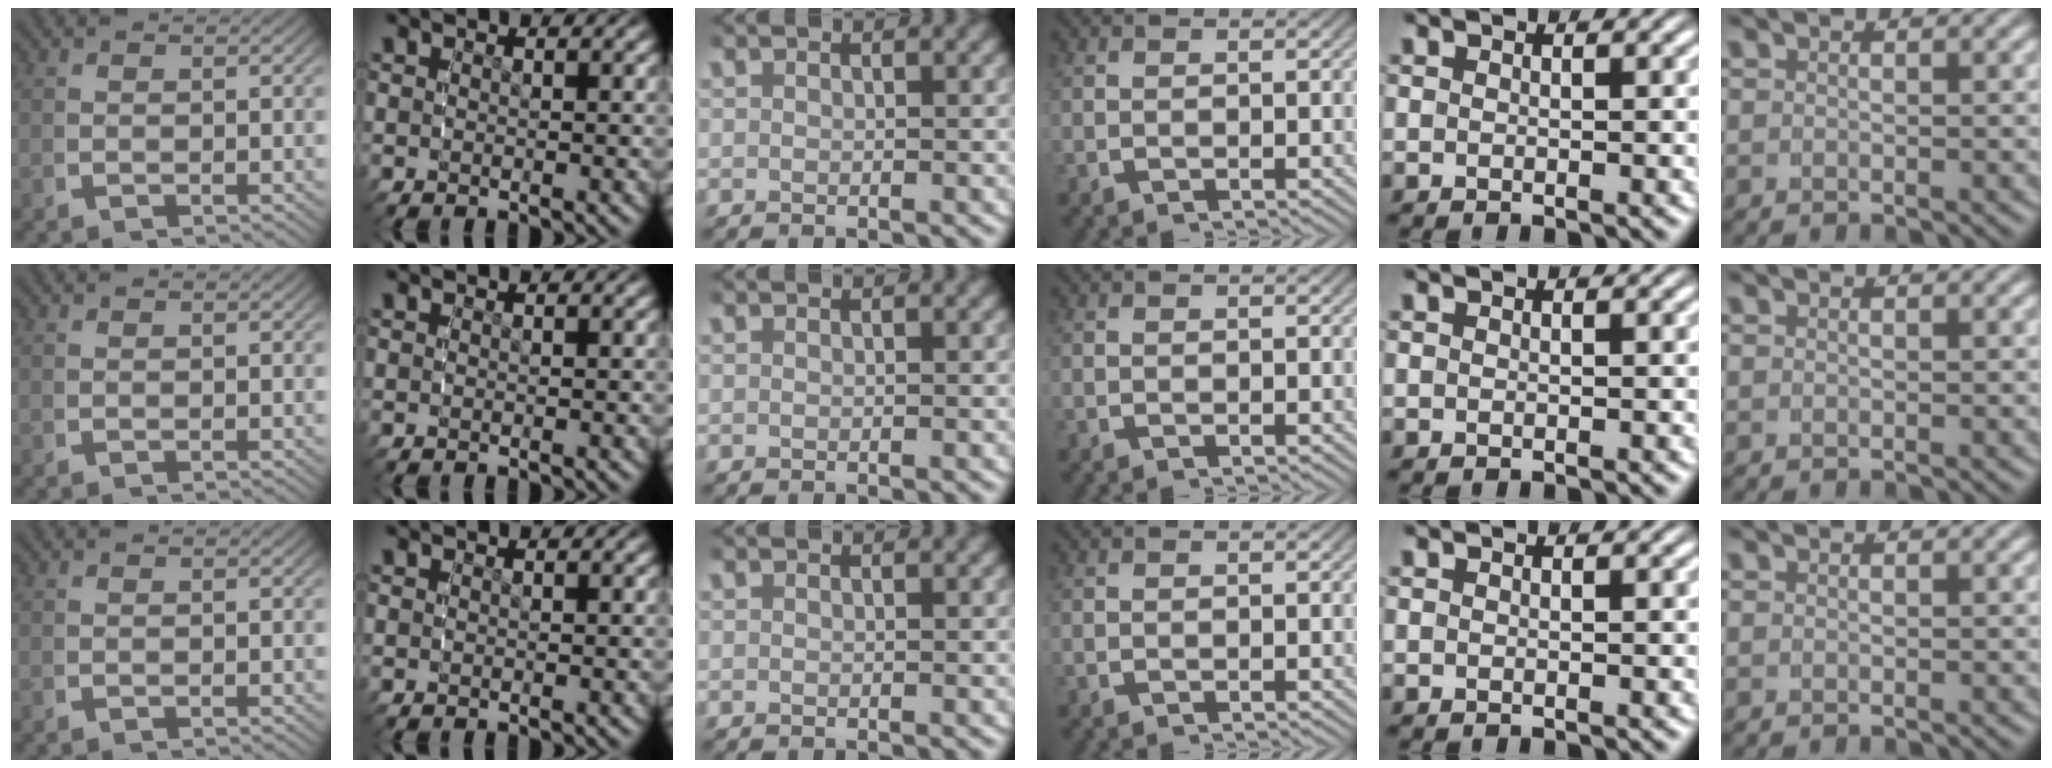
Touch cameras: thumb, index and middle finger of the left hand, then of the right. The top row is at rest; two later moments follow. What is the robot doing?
{"motion": "reach", "object": "jewelry box"}